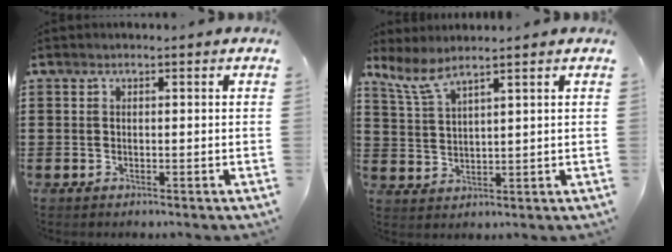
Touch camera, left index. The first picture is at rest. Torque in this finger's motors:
{"motor_torque": [0.71, 0.83, 0.31, 0.05]}